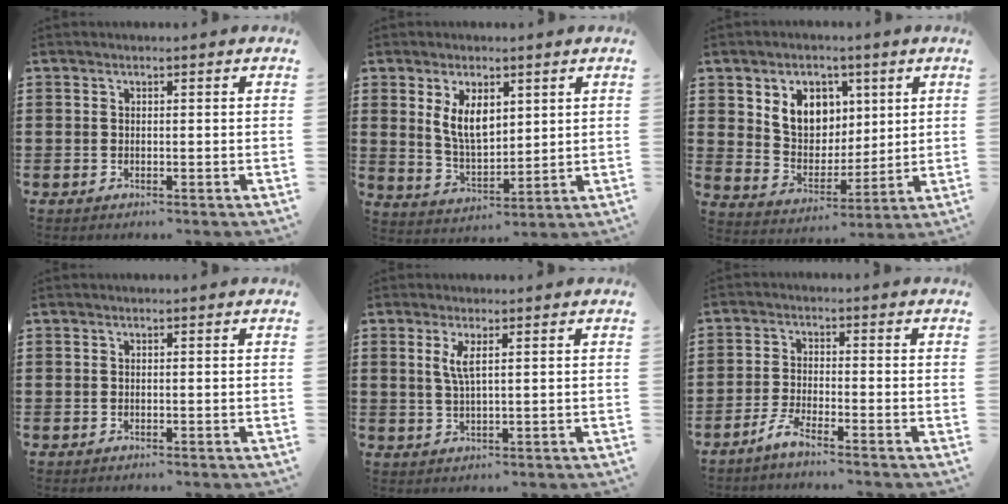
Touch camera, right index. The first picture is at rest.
{"total": 6.4, "force": [2.5, 3.3, 4.9], "torque": [-0.106, 0.007, 0.046]}
{"total": 7.9, "force": [3.4, 6.4, 3.3], "torque": [-0.081, 0.004, 0.063]}
{"total": 0.0}
{"total": 3.1, "force": [1.1, 0.4, 2.9], "torque": [-0.062, -0.001, 0.018]}
{"total": 3.0, "force": [-2.6, 0.0, 1.4], "torque": [-0.041, -0.001, -0.054]}